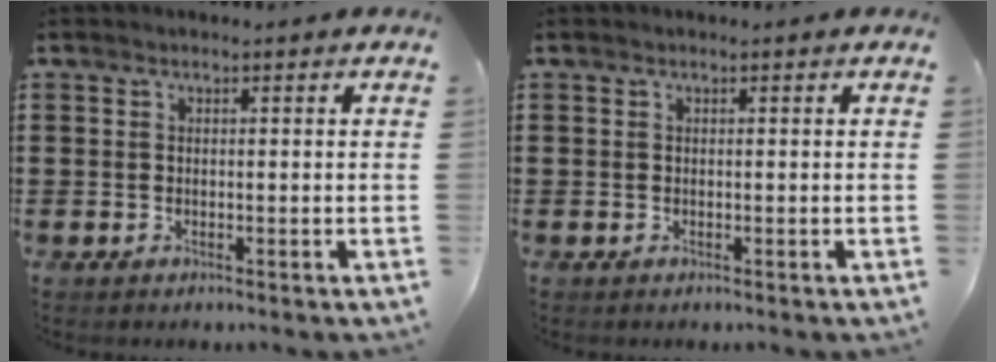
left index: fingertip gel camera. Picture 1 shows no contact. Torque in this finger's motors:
{"motor_torque": [0.00, 0.00, 0.00, 0.00]}